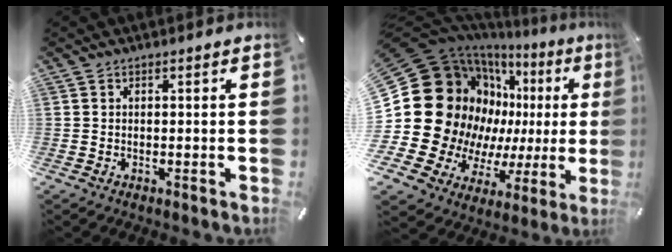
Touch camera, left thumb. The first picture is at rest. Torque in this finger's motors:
{"motor_torque": [1.19, 2.34, 2.77, 0.00, 0.34]}